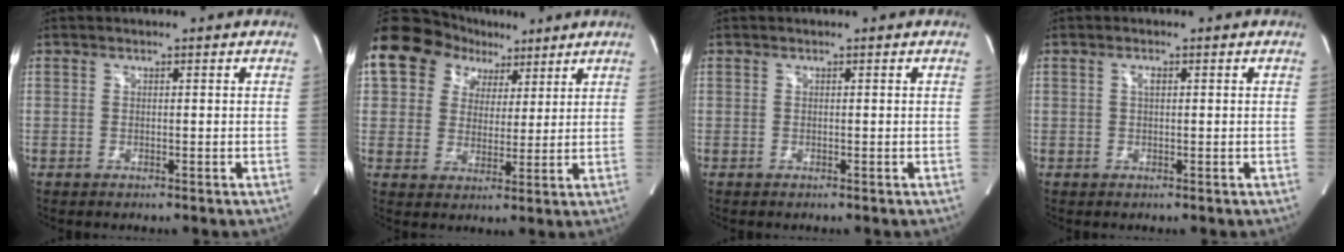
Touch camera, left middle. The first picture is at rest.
{"total": 12.4, "force": [6.4, 9.6, 4.5], "torque": [-0.075, 0.053, 0.111]}
{"total": 0.0}
{"total": 1.0, "force": [0.2, 0.5, 0.8], "torque": [-0.015, 0.000, 0.002]}